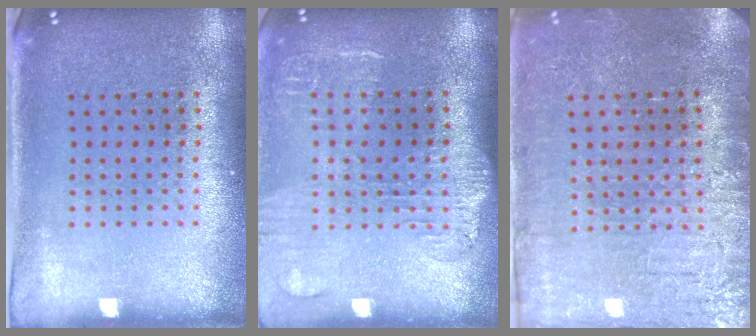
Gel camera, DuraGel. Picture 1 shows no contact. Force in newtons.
{"total": 1.7, "press": 1.5, "slide": 0.8}
{"total": 3.7, "press": 3.4, "slide": 1.3}